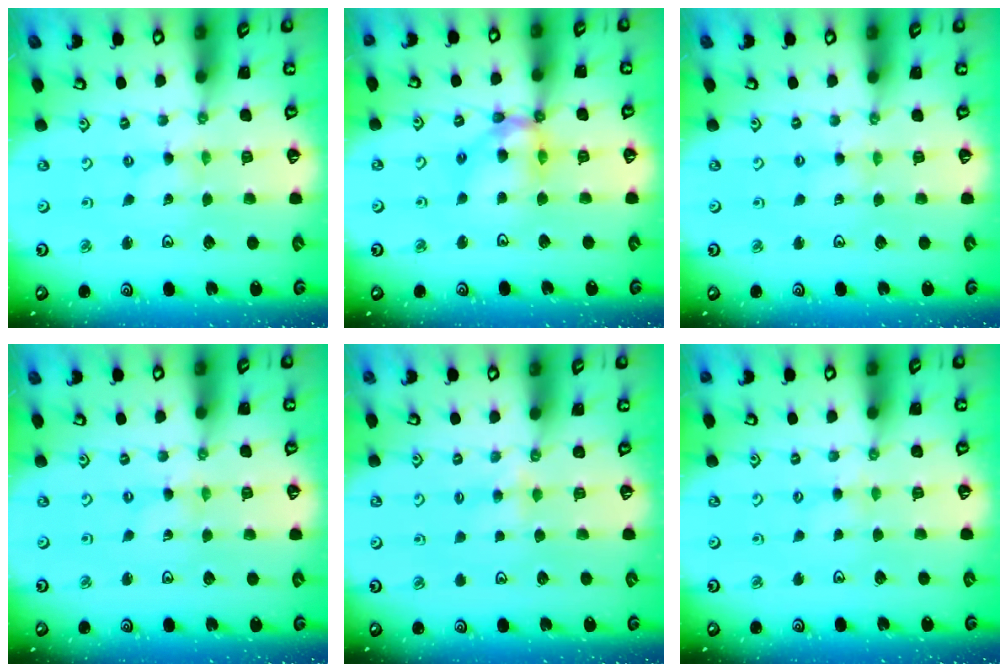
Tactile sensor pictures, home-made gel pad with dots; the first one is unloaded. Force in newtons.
{"total": 13.5, "press": 13.5, "slide": 1.2}
{"total": 2.0, "press": 2.0, "slide": 0.3}
{"total": 0.0}
{"total": 3.0, "press": 2.9, "slide": 0.4}
{"total": 2.0, "press": 2.0, "slide": 0.2}